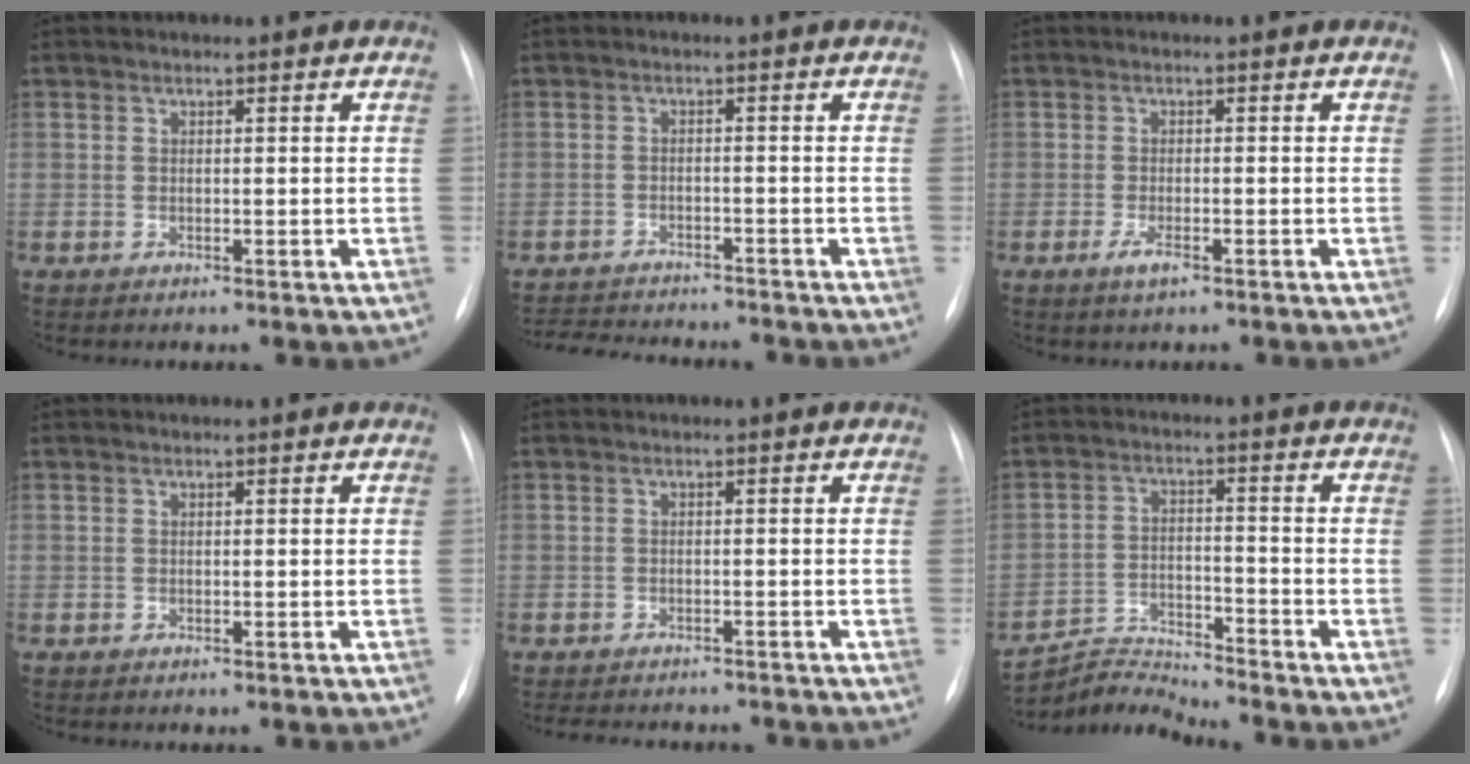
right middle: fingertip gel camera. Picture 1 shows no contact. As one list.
[{"total": 11.2, "force": [-10.4, 2.2, 3.5], "torque": [-0.066, -0.002, -0.141]}, {"total": 2.0, "force": [-1.1, 0.5, 1.6], "torque": [-0.037, -0.005, -0.019]}, {"total": 0.0}, {"total": 8.7, "force": [-7.6, 2.8, 3.0], "torque": [-0.050, -0.001, -0.094]}, {"total": 6.4, "force": [-6.0, -1.4, -1.7], "torque": [0.012, 0.001, -0.107]}]